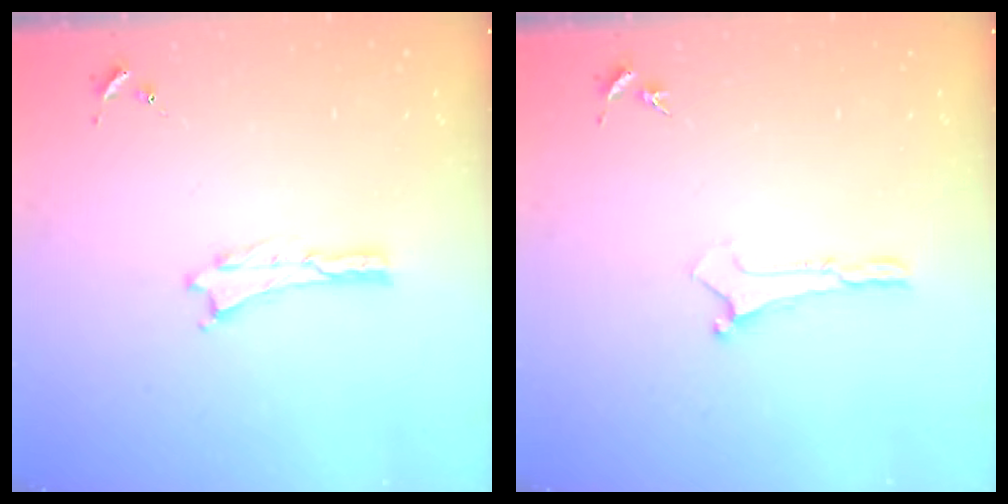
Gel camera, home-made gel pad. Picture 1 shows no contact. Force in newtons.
{"total": 0.0}